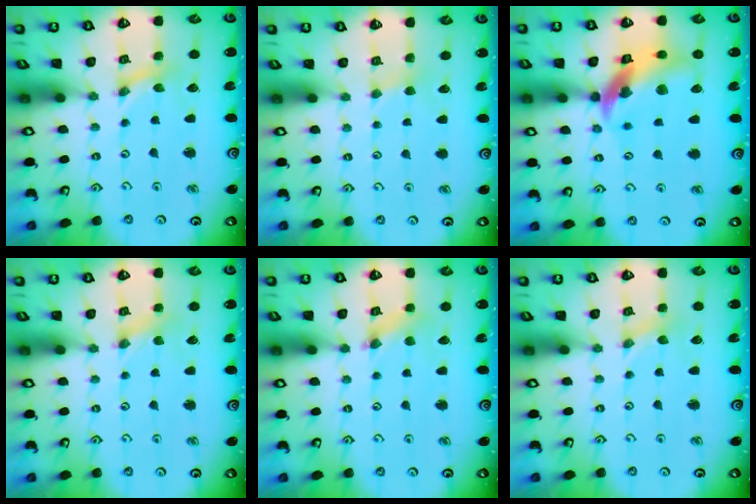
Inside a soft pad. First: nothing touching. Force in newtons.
{"total": 2.2, "press": 2.2, "slide": 0.5}
{"total": 14.5, "press": 14.4, "slide": 1.8}
{"total": 0.8, "press": 0.8, "slide": 0.2}
{"total": 1.8, "press": 1.8, "slide": 0.3}
{"total": 0.0}